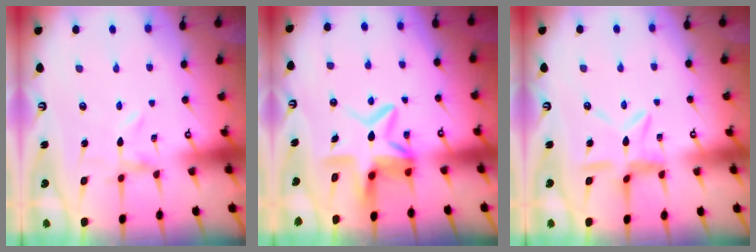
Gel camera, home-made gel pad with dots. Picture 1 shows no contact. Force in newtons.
{"total": 11.5, "press": 11.3, "slide": 1.8}
{"total": 9.1, "press": 9.1, "slide": 0.8}